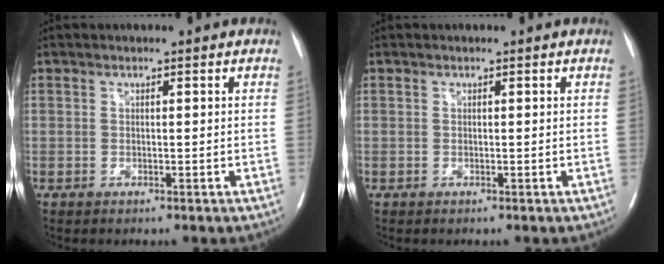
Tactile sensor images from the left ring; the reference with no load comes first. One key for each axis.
{"total": 0.0}